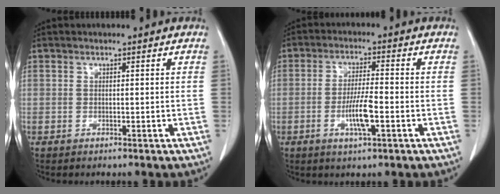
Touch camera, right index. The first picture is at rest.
{"total": 6.1, "force": [-2.0, 0.7, 5.7], "torque": [-0.112, -0.005, -0.035]}